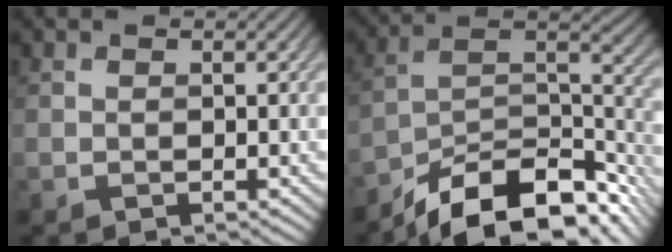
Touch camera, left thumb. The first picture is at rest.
{"total": 14.7, "force": [-10.8, 5.6, 8.3], "torque": [-0.156, -0.018, -0.171]}